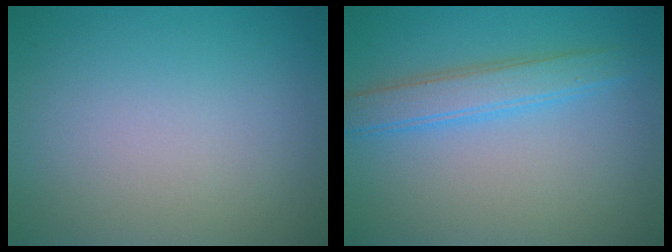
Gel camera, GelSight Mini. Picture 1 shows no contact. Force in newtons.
{"total": 3.3, "press": 3.3, "slide": 0.1}